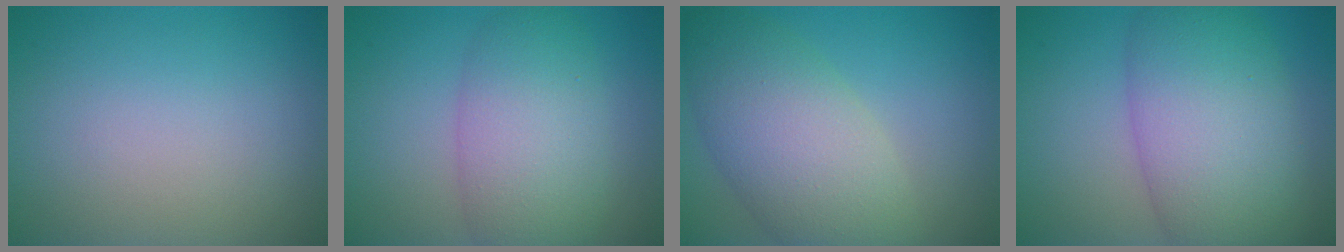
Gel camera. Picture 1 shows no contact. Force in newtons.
{"total": 6.8, "press": 6.8, "slide": 0.2}
{"total": 7.9, "press": 7.9, "slide": 0.6}
{"total": 10.0, "press": 9.9, "slide": 0.4}